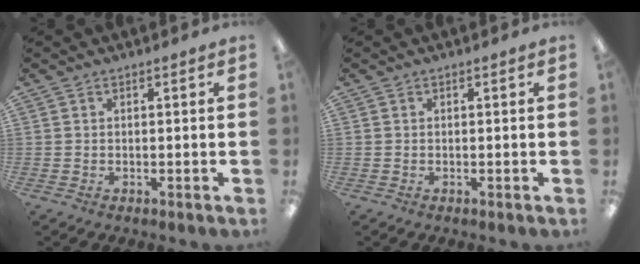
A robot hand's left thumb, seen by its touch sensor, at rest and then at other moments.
{"total": 0.0}